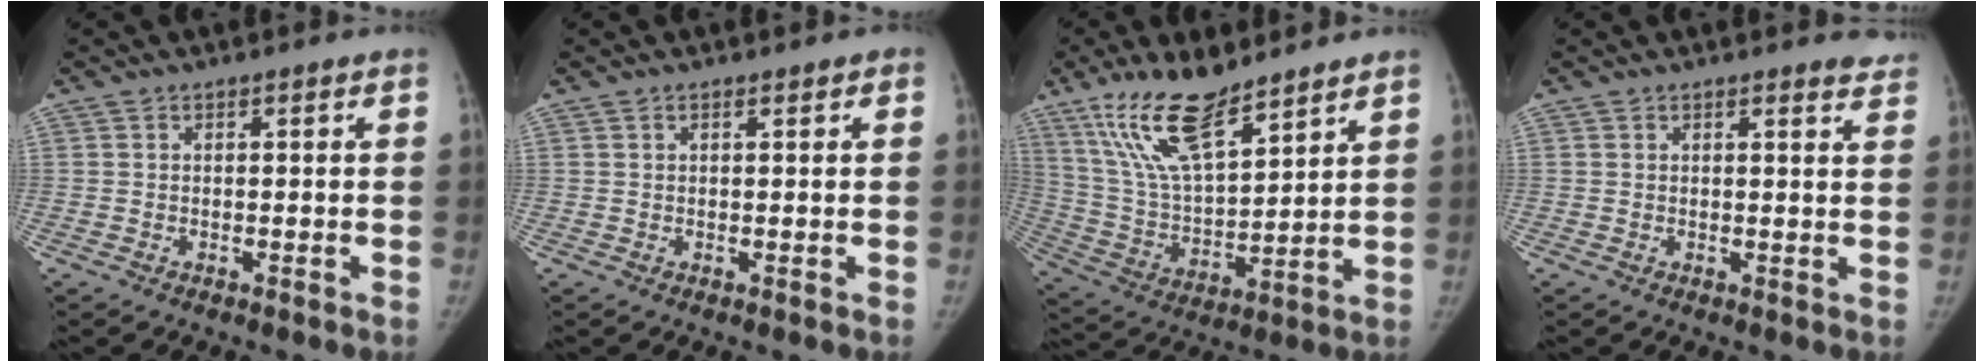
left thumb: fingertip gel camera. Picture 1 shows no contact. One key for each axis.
{"total": 0.5, "fx": 0.3, "fy": 0.4, "fz": 0.2, "tx": 0.001, "ty": 0.000, "tz": 0.002}
{"total": 16.9, "fx": 11.8, "fy": 5.4, "fz": 10.8, "tx": -0.183, "ty": -0.057, "tz": 0.234}
{"total": 3.5, "fx": 3.3, "fy": 0.8, "fz": 1.1, "tx": 0.000, "ty": -0.018, "tz": 0.023}